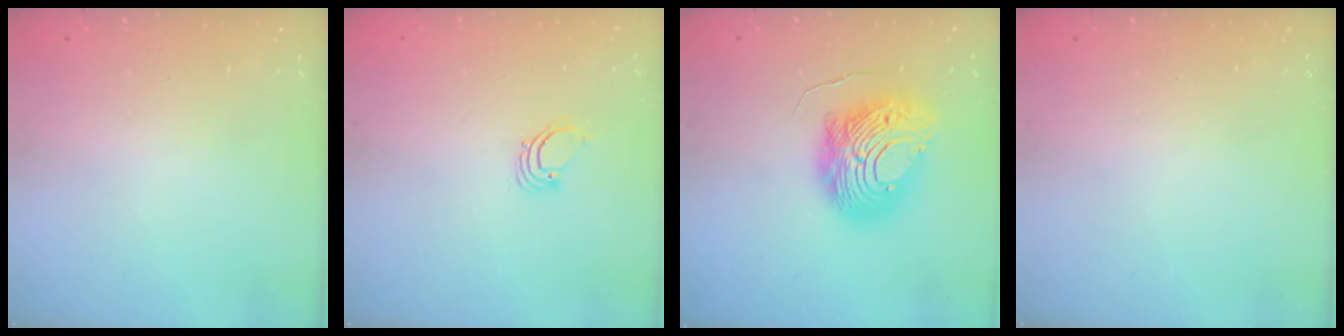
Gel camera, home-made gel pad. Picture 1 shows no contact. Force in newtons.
{"total": 2.2, "press": 2.2, "slide": 0.2}
{"total": 15.3, "press": 15.2, "slide": 1.6}
{"total": 0.0}